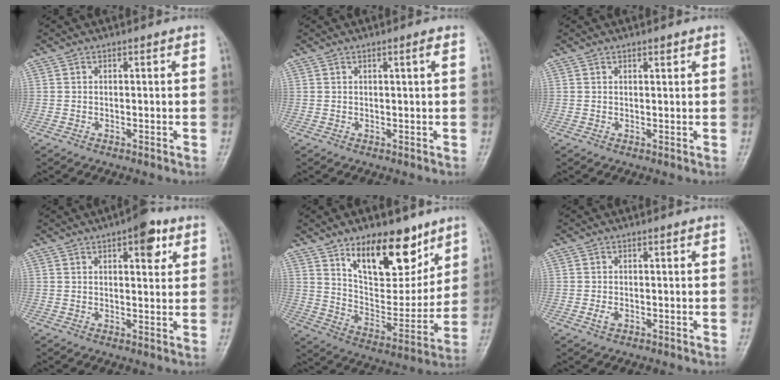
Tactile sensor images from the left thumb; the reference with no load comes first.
{"total": 1.1, "force": [0.4, -0.2, 1.0], "torque": [-0.019, -0.001, 0.008]}
{"total": 1.0, "force": [0.7, 0.3, 0.6], "torque": [-0.008, -0.004, 0.011]}
{"total": 6.8, "force": [3.3, 2.8, 5.2], "torque": [-0.047, -0.009, 0.038]}
{"total": 18.2, "force": [11.2, 8.7, 11.4], "torque": [-0.120, -0.074, 0.195]}
{"total": 1.4, "force": [-0.3, 0.9, 1.1], "torque": [-0.022, -0.003, -0.007]}